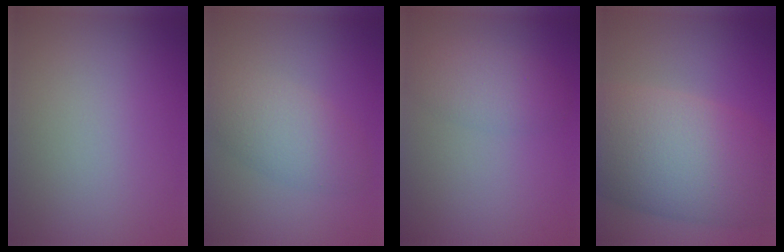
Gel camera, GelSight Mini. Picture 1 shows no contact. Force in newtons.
{"total": 3.9, "press": 3.9, "slide": 0.2}
{"total": 2.8, "press": 2.8, "slide": 0.0}
{"total": 11.7, "press": 11.7, "slide": 0.4}